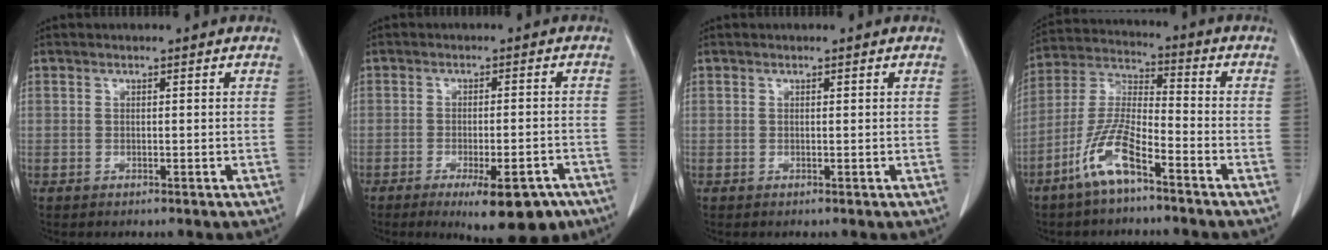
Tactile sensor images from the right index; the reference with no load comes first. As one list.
[{"total": 10.2, "force": [-6.8, 2.7, 7.1], "torque": [-0.081, -0.006, -0.093]}, {"total": 0.0}, {"total": 10.0, "force": [-6.0, 1.9, 7.7], "torque": [-0.168, -0.005, -0.121]}]